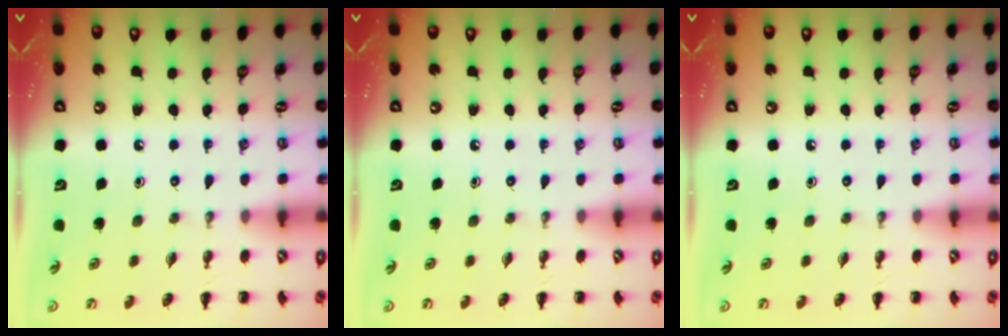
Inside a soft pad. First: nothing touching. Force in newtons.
{"total": 0.0}
{"total": 0.0}